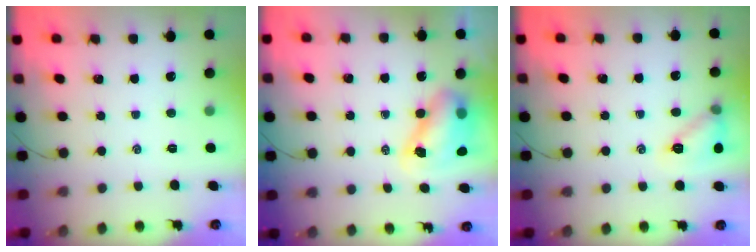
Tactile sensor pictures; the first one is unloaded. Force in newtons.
{"total": 8.9, "press": 8.6, "slide": 2.2}
{"total": 10.4, "press": 10.4, "slide": 0.6}